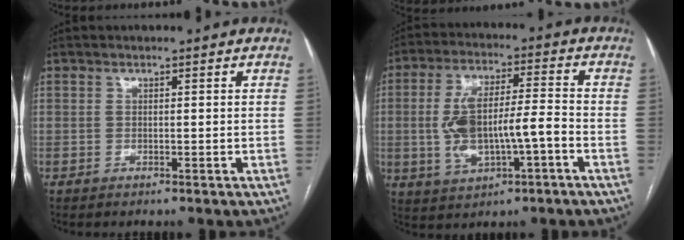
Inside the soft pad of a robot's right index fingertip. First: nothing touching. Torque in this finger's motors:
{"motor_torque": [0.47, -0.13, 0.28, 0.18]}